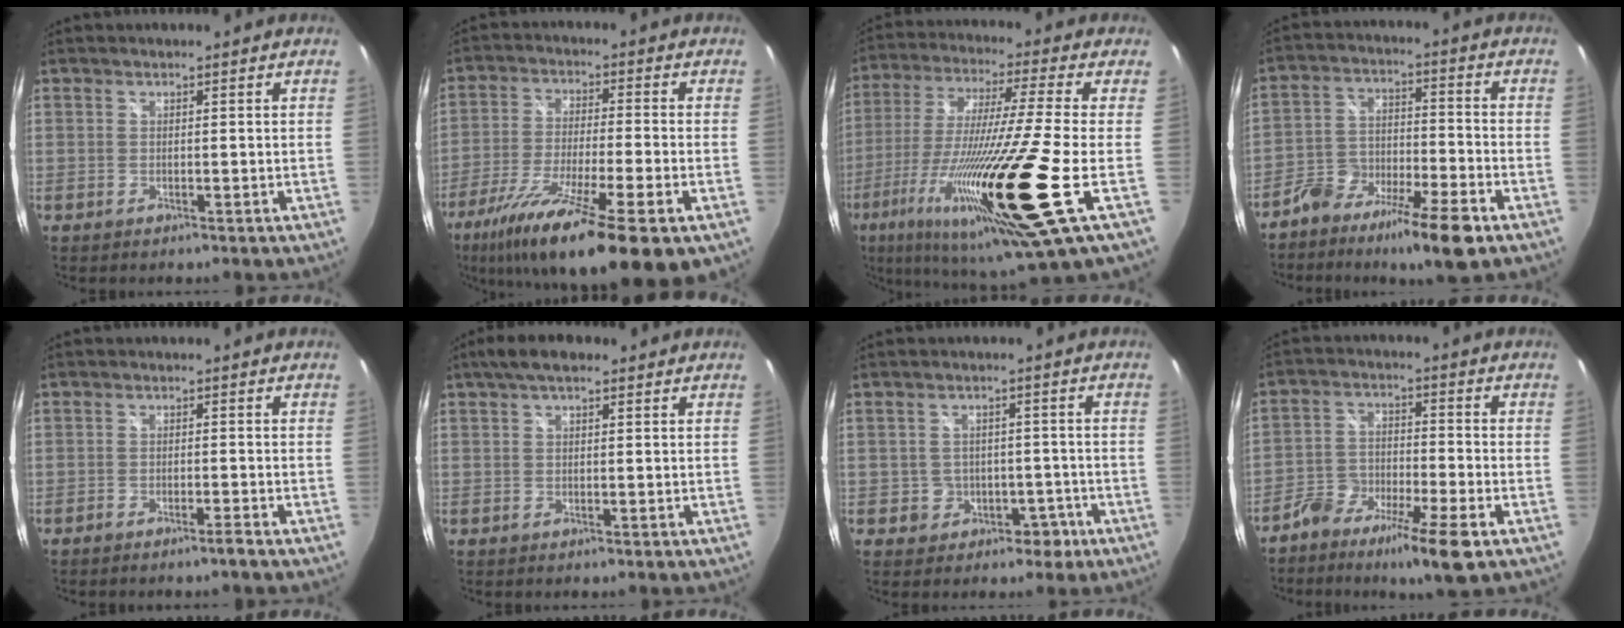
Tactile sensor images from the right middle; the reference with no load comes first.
{"total": 19.4, "force": [-11.2, 2.9, 15.6], "torque": [-0.288, -0.055, -0.192]}
{"total": 24.8, "force": [-9.4, 0.5, 23.0], "torque": [-0.422, -0.072, -0.167]}
{"total": 10.9, "force": [-7.2, 2.1, 7.8], "torque": [-0.151, 0.003, -0.134]}
{"total": 1.8, "force": [-1.6, -0.1, 0.9], "torque": [-0.030, 0.000, -0.029]}
{"total": 5.2, "force": [3.0, 2.1, 3.7], "torque": [-0.062, 0.017, 0.050]}
{"total": 5.8, "force": [-2.4, 5.1, 1.4], "torque": [-0.027, 0.020, -0.018]}
{"total": 9.5, "force": [-6.1, 1.5, 7.1], "torque": [-0.145, -0.004, -0.118]}